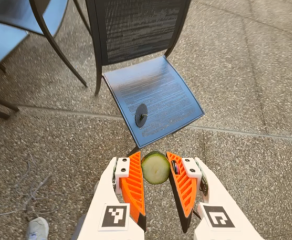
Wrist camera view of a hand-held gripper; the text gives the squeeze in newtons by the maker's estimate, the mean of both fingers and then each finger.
{"total": 9.0, "left": 8.6, "right": 9.4}